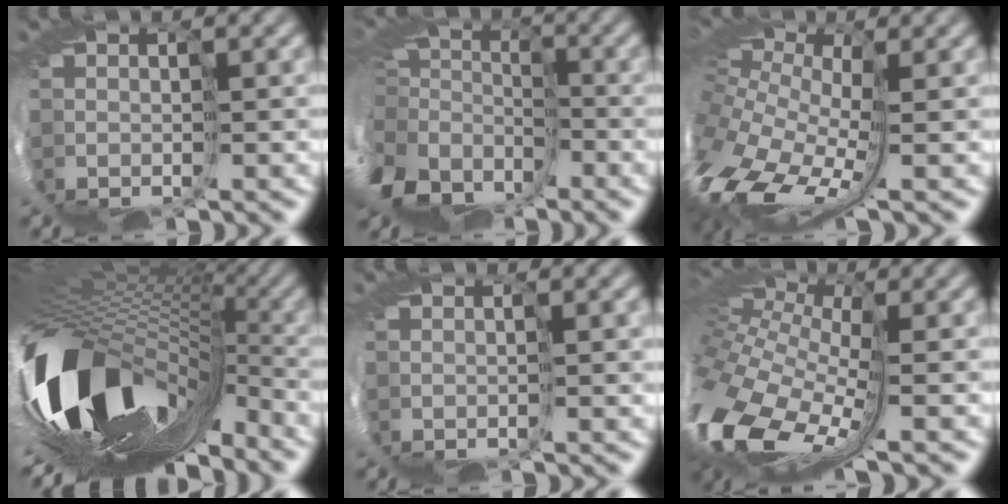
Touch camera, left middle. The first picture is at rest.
{"total": 12.3, "force": [-4.6, 8.6, 7.5], "torque": [-0.209, -0.037, -0.046]}
{"total": 12.8, "force": [-1.3, 7.4, 10.3], "torque": [-0.230, -0.045, -0.002]}
{"total": 13.5, "force": [-3.5, 7.5, 10.7], "torque": [-0.212, -0.047, -0.050]}
{"total": 1.6, "force": [0.7, 0.1, 1.5], "torque": [-0.027, 0.000, 0.008]}
{"total": 14.6, "force": [-2.4, 8.0, 11.9], "torque": [-0.262, -0.061, -0.019]}